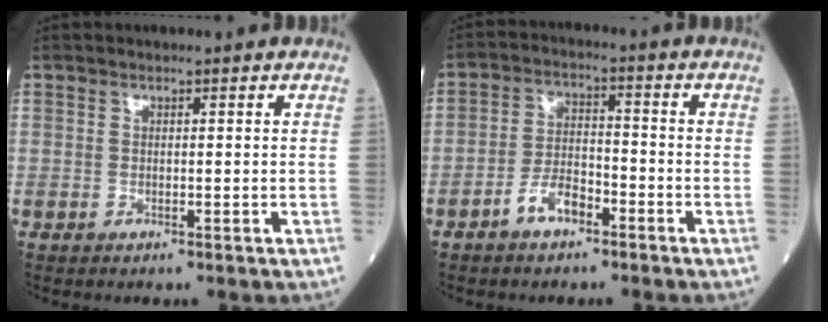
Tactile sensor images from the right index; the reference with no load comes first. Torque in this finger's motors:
{"motor_torque": [0.66, -0.50, 0.08, 0.08]}